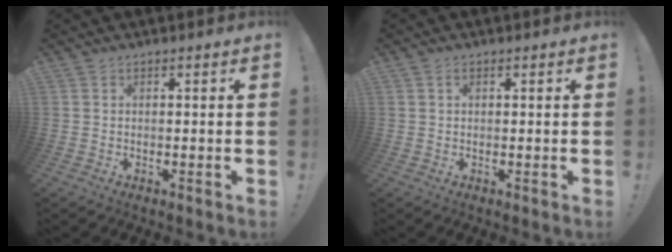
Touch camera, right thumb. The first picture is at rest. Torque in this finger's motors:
{"motor_torque": [-0.37, 0.16, -0.15, 0.06, 0.08]}